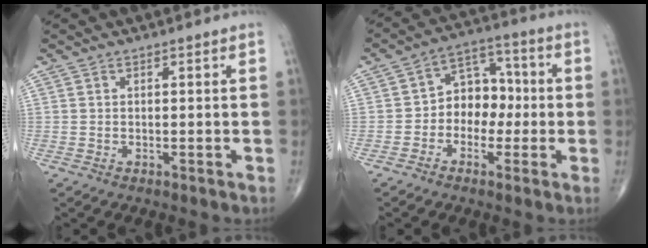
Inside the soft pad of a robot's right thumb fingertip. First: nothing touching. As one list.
[{"total": 8.8, "force": [-1.2, 6.8, 5.5], "torque": [-0.042, 0.039, -0.034]}]